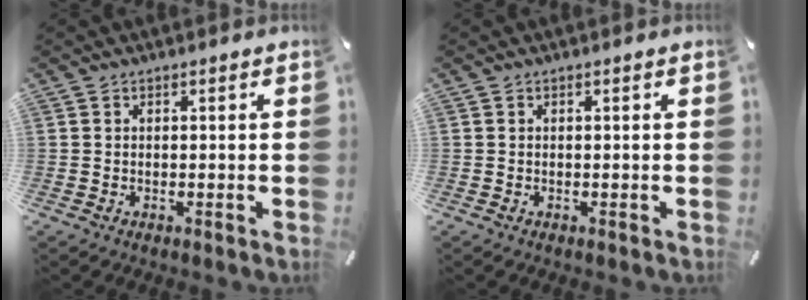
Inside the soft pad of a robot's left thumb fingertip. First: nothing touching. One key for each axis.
{"total": 0.0}